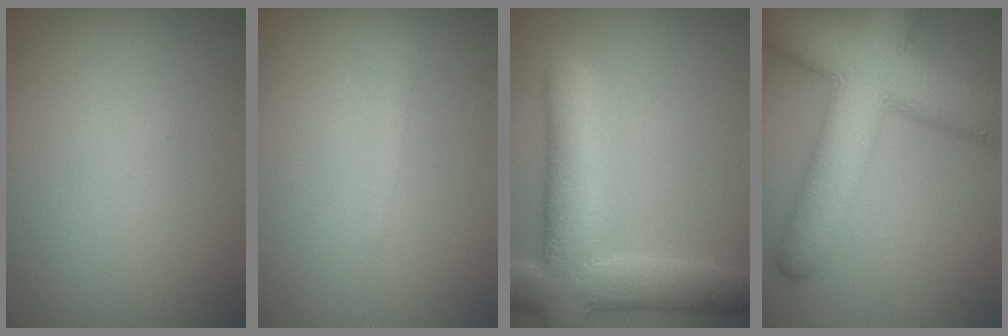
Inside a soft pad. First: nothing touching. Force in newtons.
{"total": 0.9, "press": 0.9, "slide": 0.1}
{"total": 8.2, "press": 8.2, "slide": 0.9}
{"total": 11.9, "press": 11.9, "slide": 0.6}